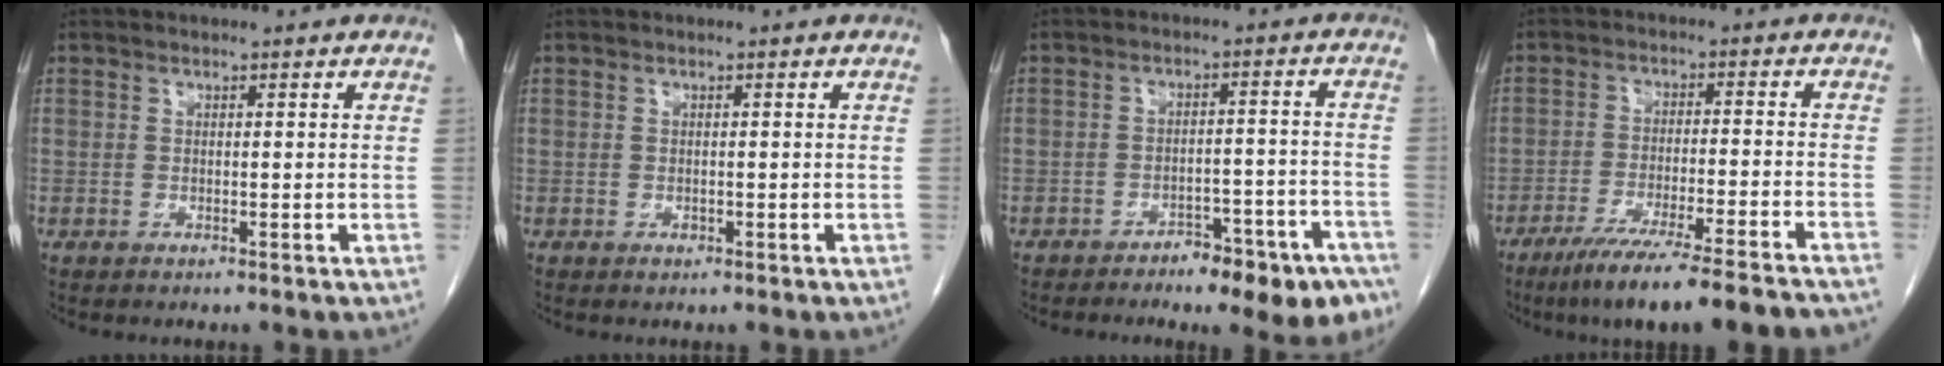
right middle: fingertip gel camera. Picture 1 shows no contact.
{"total": 0.5, "force": [-0.3, 0.4, 0.3], "torque": [-0.006, 0.001, -0.003]}
{"total": 10.2, "force": [-7.2, 3.3, 6.4], "torque": [-0.057, 0.018, -0.099]}
{"total": 15.5, "force": [-12.7, -0.1, 9.0], "torque": [-0.116, -0.039, -0.195]}